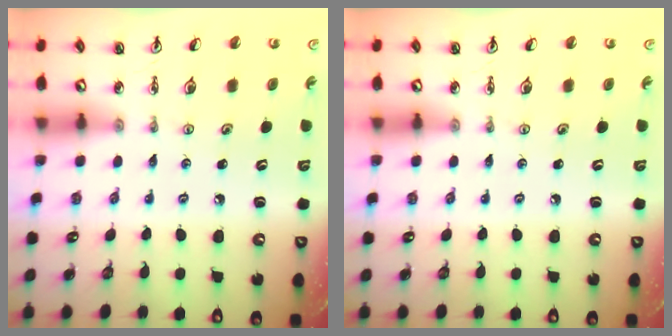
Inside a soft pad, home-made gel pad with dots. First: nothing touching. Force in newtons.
{"total": 0.0}